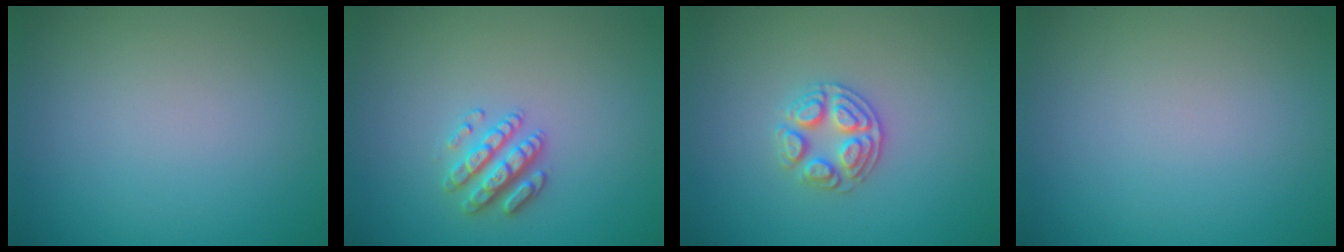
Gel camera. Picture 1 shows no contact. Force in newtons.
{"total": 2.6, "press": 2.6, "slide": 0.5}
{"total": 2.9, "press": 2.7, "slide": 1.0}
{"total": 0.0}